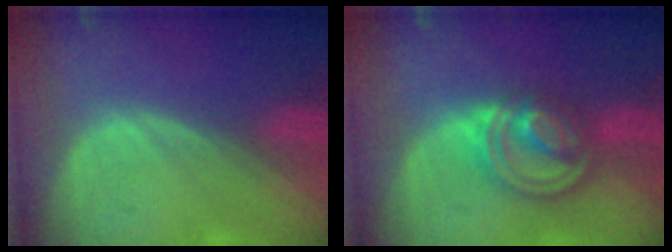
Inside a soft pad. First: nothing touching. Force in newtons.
{"total": 8.0, "press": 6.9, "slide": 3.9}